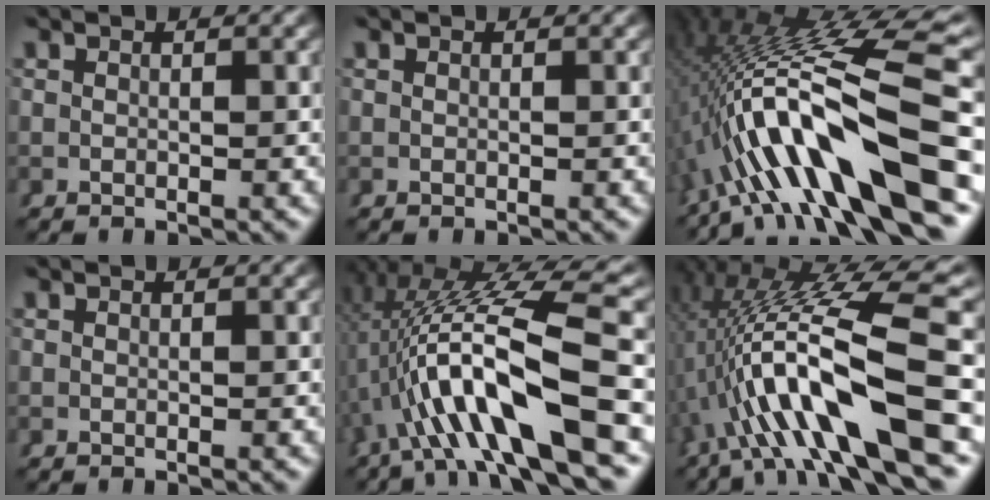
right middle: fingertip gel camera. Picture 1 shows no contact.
{"total": 0.0}
{"total": 14.2, "force": [-0.5, 5.1, 13.3], "torque": [-0.227, 0.013, -0.006]}
{"total": 0.0}
{"total": 11.4, "force": [0.5, 3.8, 10.8], "torque": [-0.189, 0.007, 0.014]}
{"total": 13.1, "force": [0.2, 4.6, 12.2], "torque": [-0.216, 0.005, 0.011]}